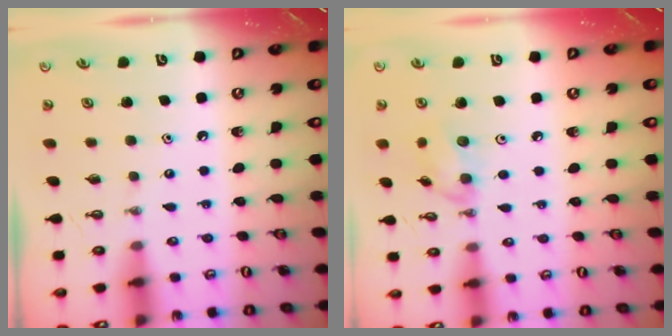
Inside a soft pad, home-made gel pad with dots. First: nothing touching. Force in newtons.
{"total": 7.9, "press": 7.8, "slide": 1.2}